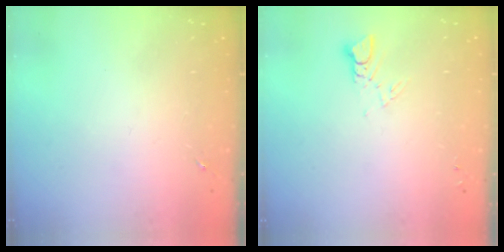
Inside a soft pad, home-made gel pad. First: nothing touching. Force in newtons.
{"total": 2.9, "press": 2.9, "slide": 0.2}